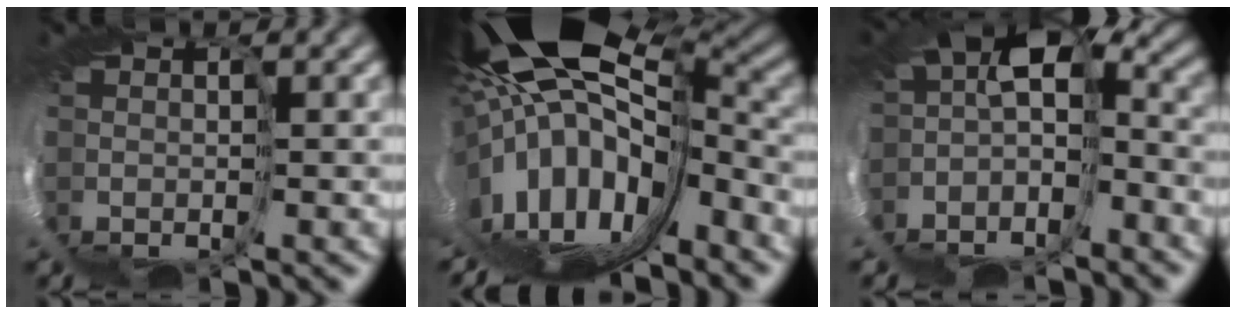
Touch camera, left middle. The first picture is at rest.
{"total": 13.6, "force": [-2.2, 5.4, 12.3], "torque": [-0.195, -0.009, -0.035]}
{"total": 4.9, "force": [-2.8, 2.2, 3.4], "torque": [-0.072, -0.023, -0.025]}